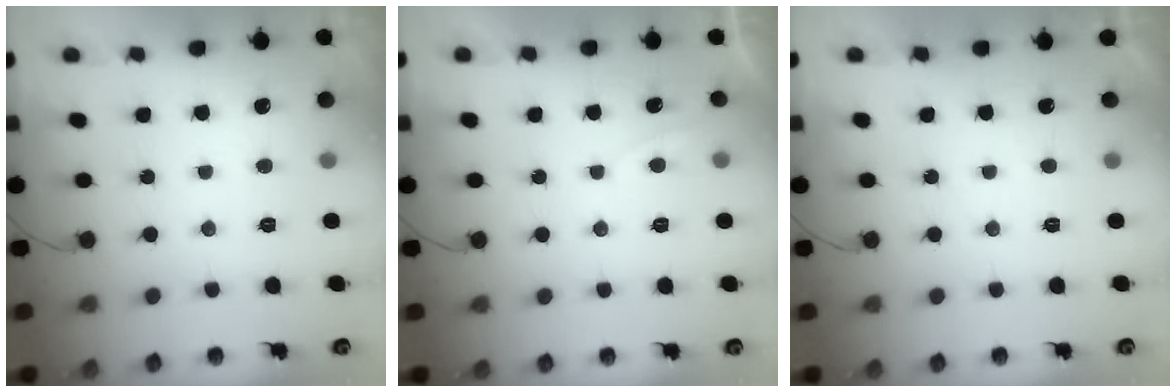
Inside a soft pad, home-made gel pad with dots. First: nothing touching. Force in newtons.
{"total": 0.7, "press": 0.4, "slide": 0.5}
{"total": 2.2, "press": 2.2, "slide": 0.4}